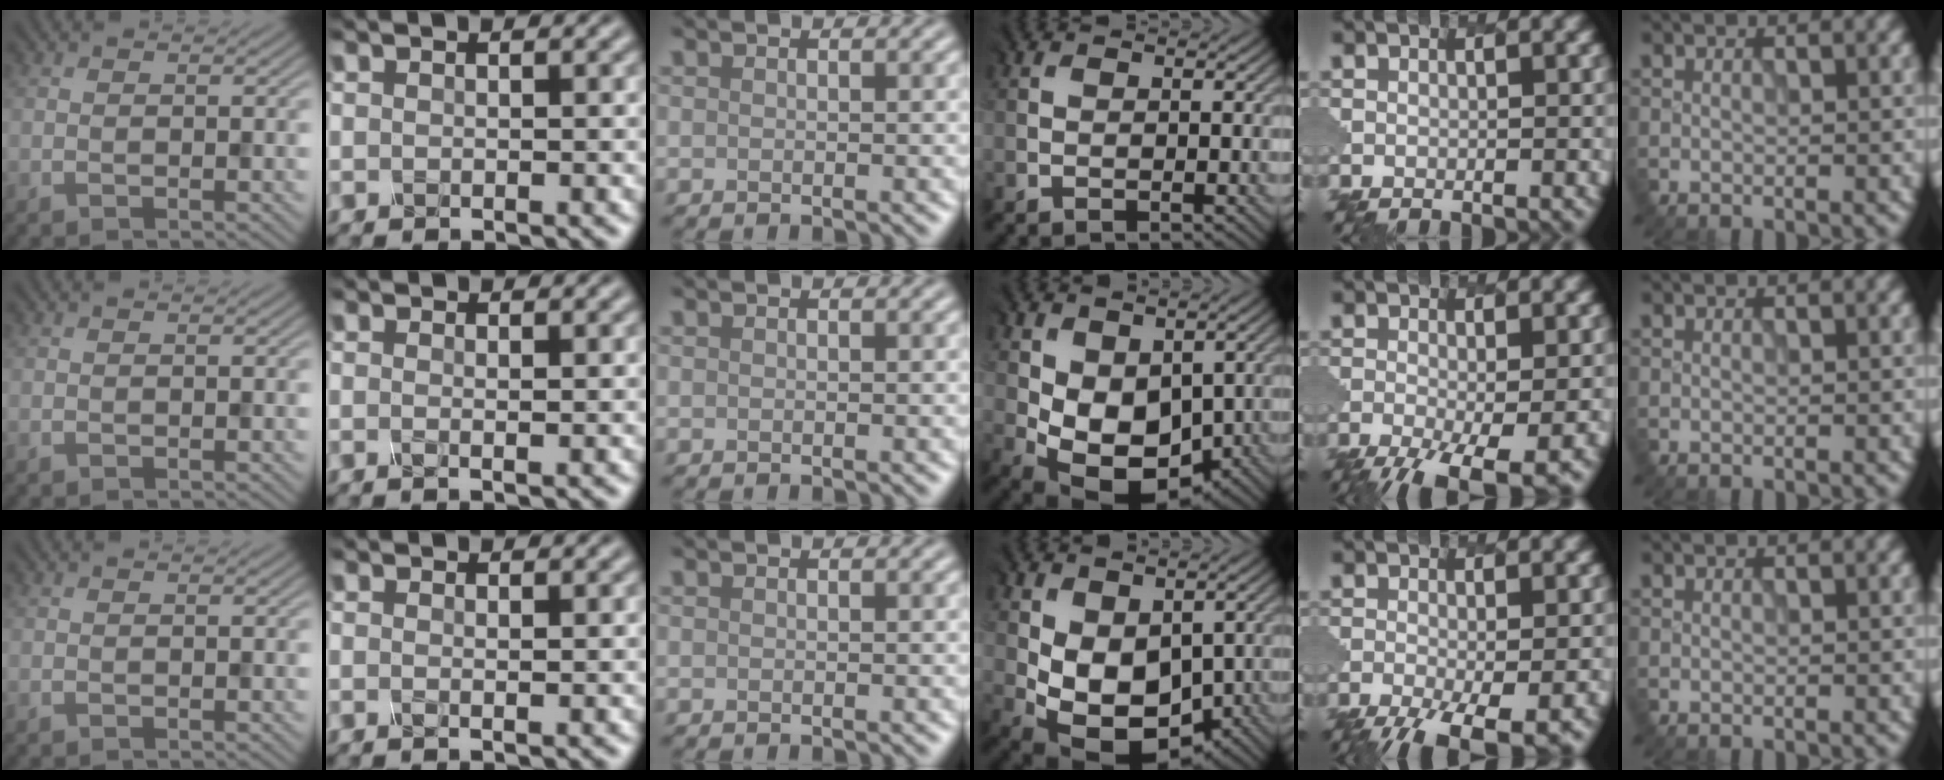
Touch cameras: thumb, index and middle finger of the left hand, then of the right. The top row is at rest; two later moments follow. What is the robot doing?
{"motion": "dispense", "object": "pipette"}